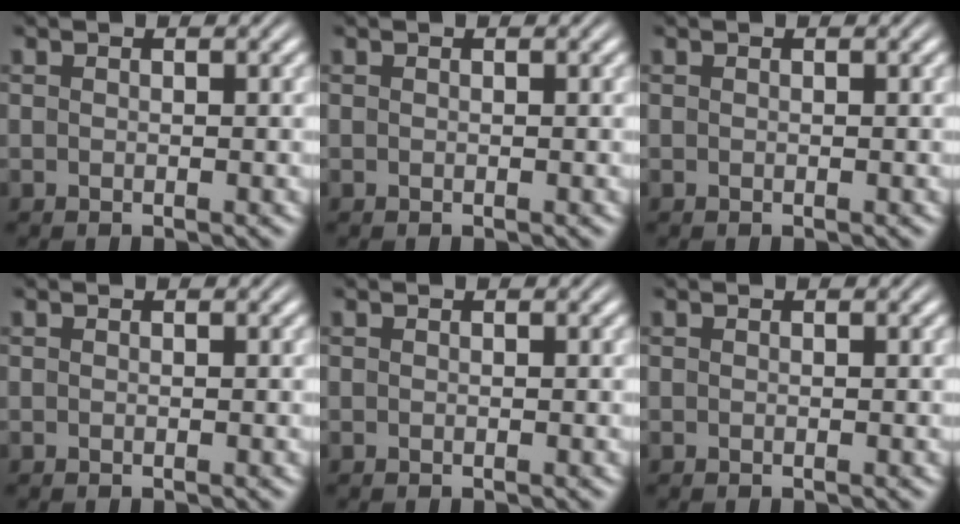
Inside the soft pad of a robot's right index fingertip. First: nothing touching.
{"total": 0.0}
{"total": 0.0}
{"total": 0.0}
{"total": 0.0}
{"total": 0.0}